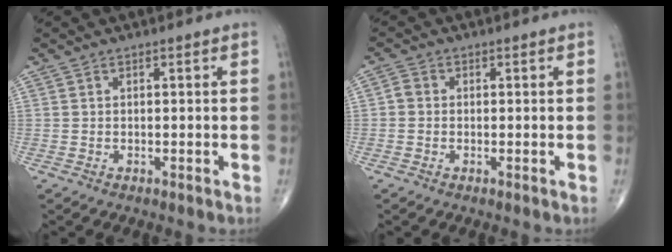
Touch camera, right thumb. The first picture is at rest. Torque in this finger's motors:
{"motor_torque": [-0.01, -0.01, -0.35, -0.26, 0.04]}